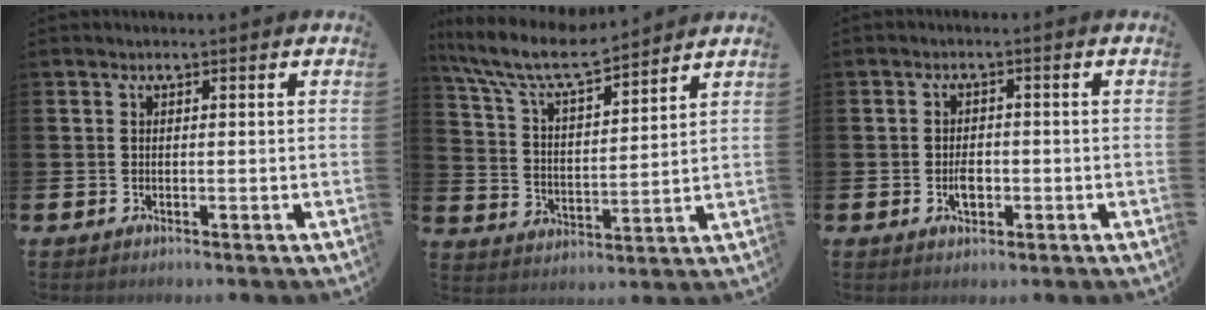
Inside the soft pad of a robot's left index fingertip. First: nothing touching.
{"total": 8.6, "force": [7.7, 1.5, 3.5], "torque": [-0.106, -0.042, 0.136]}
{"total": 2.8, "force": [-0.6, 1.7, 2.1], "torque": [-0.027, -0.002, -0.013]}